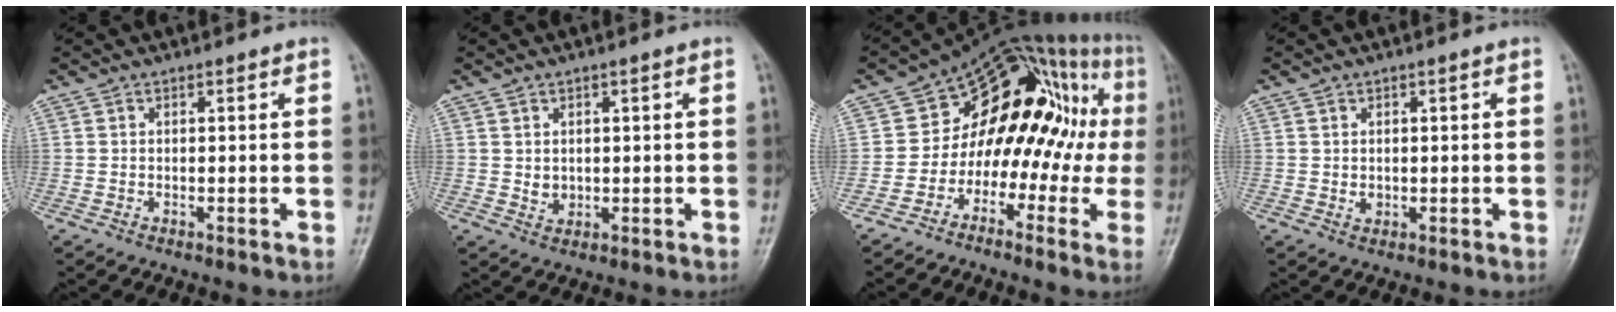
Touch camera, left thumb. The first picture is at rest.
{"total": 2.3, "force": [0.4, 1.9, 1.2], "torque": [-0.011, -0.003, 0.012]}
{"total": 19.0, "force": [-1.1, 12.9, 13.9], "torque": [-0.125, 0.093, -0.026]}
{"total": 1.4, "force": [0.1, 1.2, 0.7], "torque": [-0.008, 0.000, 0.006]}